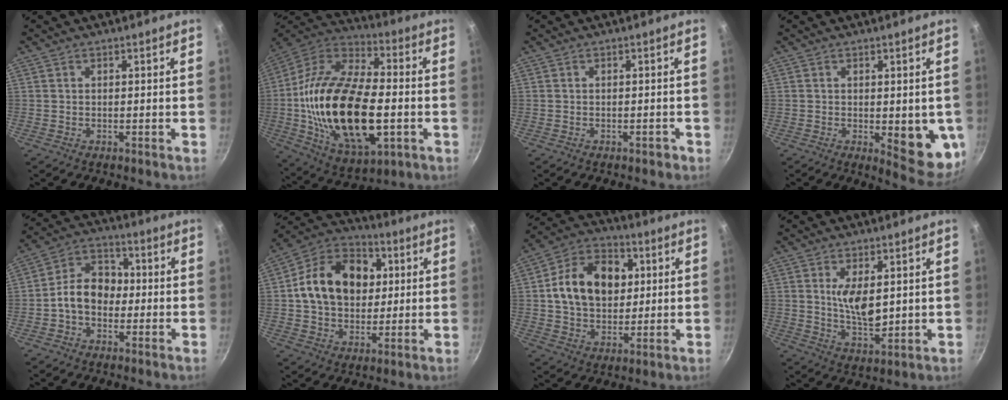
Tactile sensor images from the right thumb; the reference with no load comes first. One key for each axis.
{"total": 29.4, "fx": -3.5, "fy": 15.3, "fz": 24.9, "tx": -0.463, "ty": 0.020, "tz": -0.060}
{"total": 1.2, "fx": -0.7, "fy": 0.7, "fz": 0.6, "tx": 0.001, "ty": 0.014, "tz": -0.001}
{"total": 10.2, "fx": -1.3, "fy": 3.9, "fz": 9.3, "tx": -0.079, "ty": -0.016, "tz": -0.011}
{"total": 9.5, "fx": -1.2, "fy": 7.2, "fz": 6.1, "tx": -0.062, "ty": 0.034, "tz": -0.036}
{"total": 18.2, "fx": 2.9, "fy": 13.7, "fz": 11.6, "tx": -0.164, "ty": 0.020, "tz": 0.036}
{"total": 16.7, "fx": 3.0, "fy": 12.2, "fz": 11.0, "tx": -0.151, "ty": 0.015, "tz": 0.042}
{"total": 8.0, "fx": 1.8, "fy": 3.6, "fz": 6.9, "tx": -0.108, "ty": -0.025, "tz": 0.041}